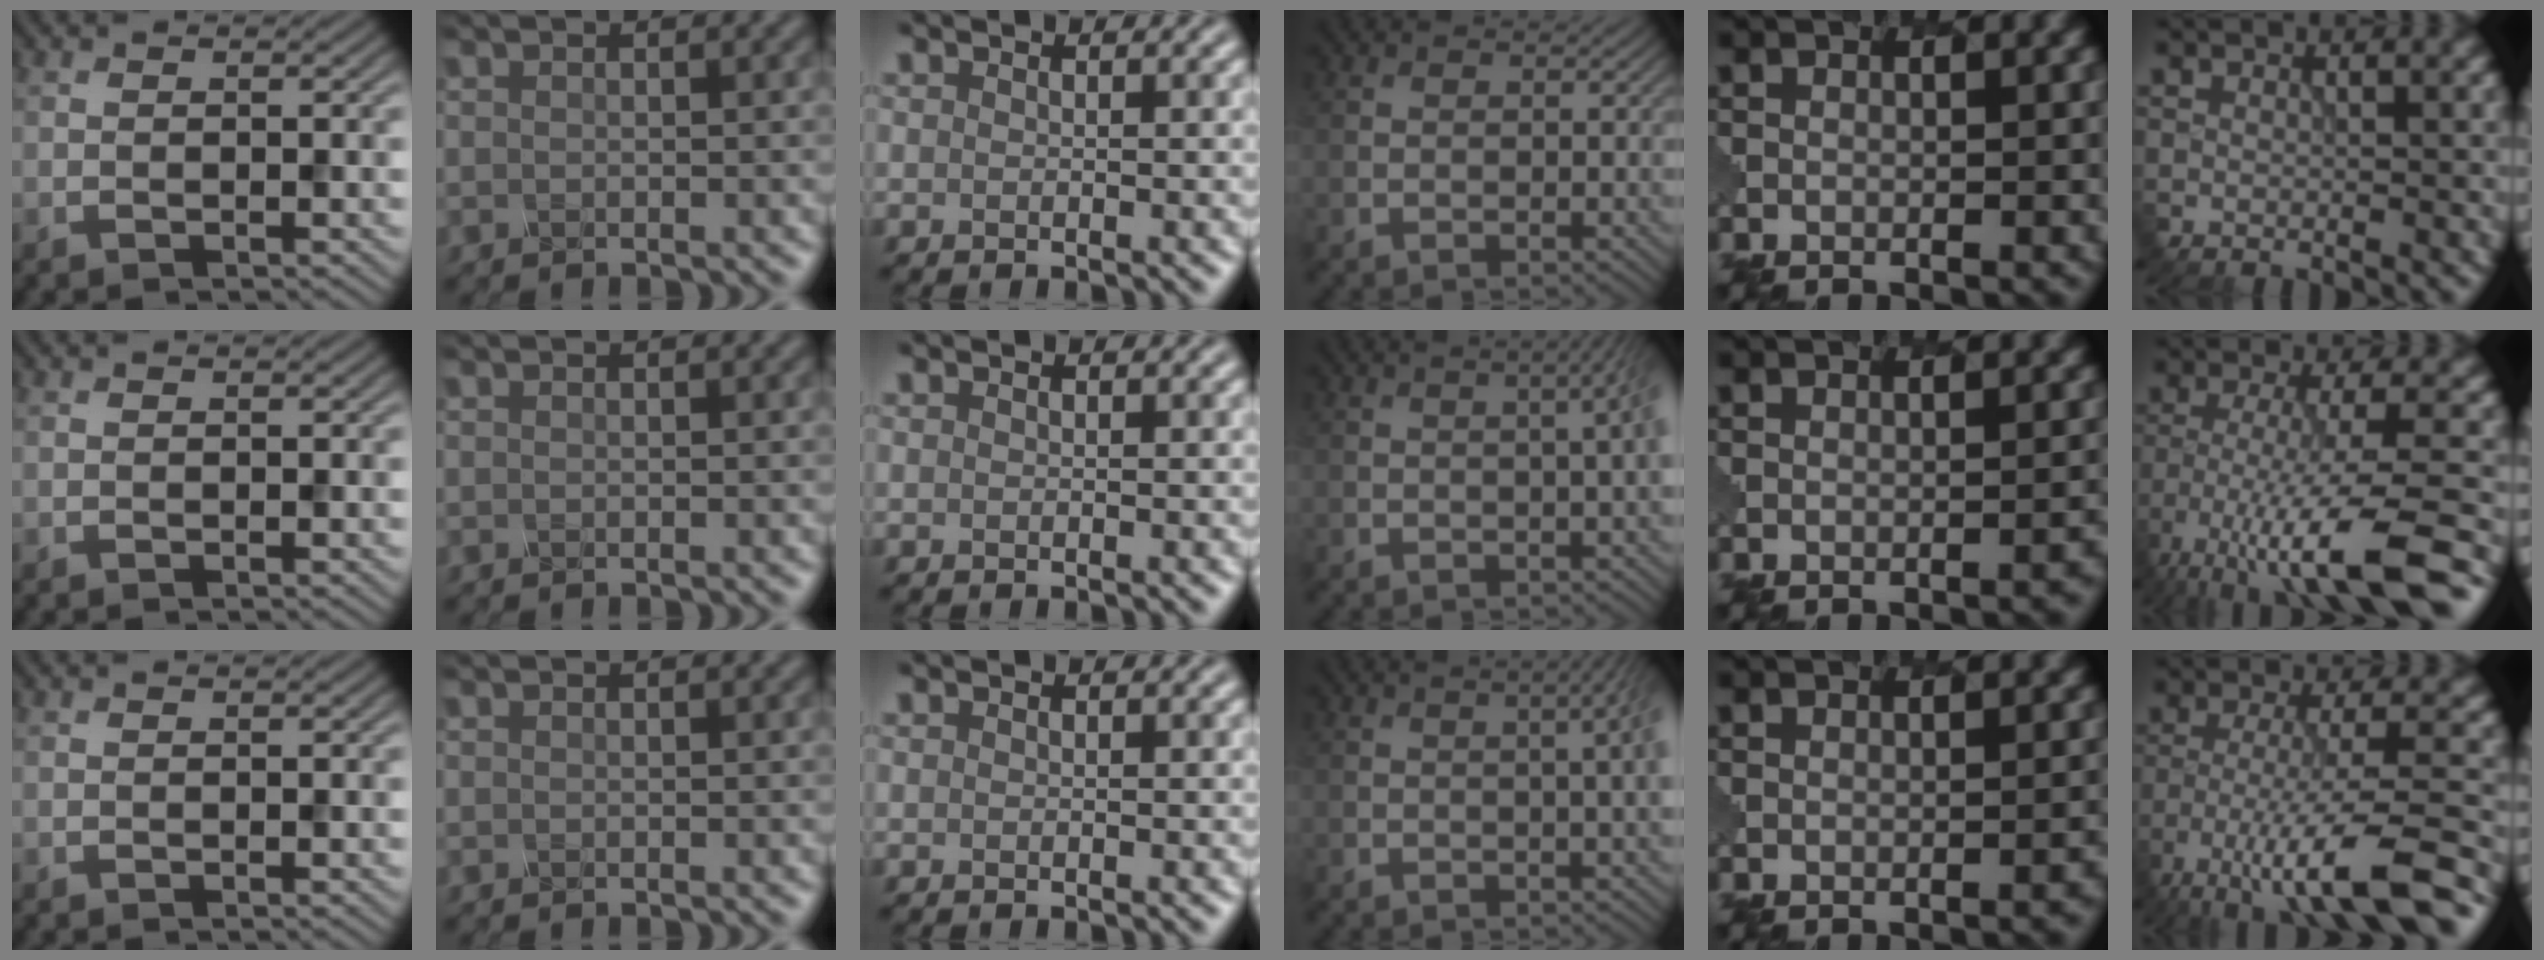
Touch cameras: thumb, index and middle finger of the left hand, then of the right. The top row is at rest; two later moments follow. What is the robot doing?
{"motion": "pour", "object": "mug"}